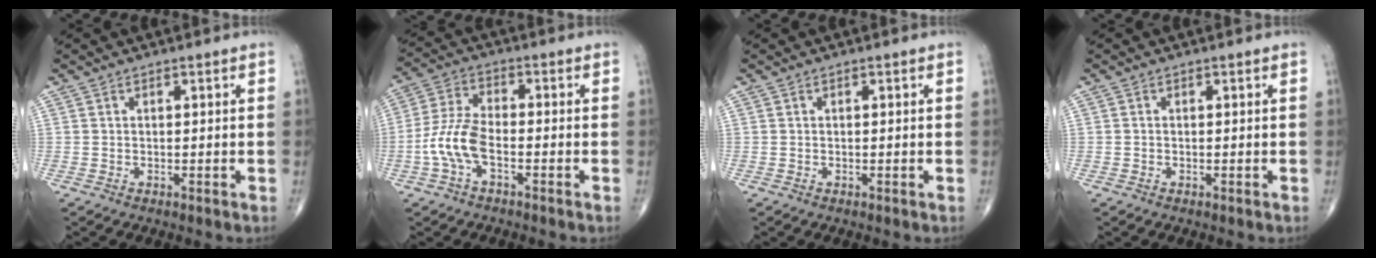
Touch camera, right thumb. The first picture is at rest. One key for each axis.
{"total": 8.2, "fx": -2.7, "fy": 3.8, "fz": 6.7, "tx": -0.152, "ty": 0.026, "tz": -0.057}
{"total": 0.0}
{"total": 0.0}